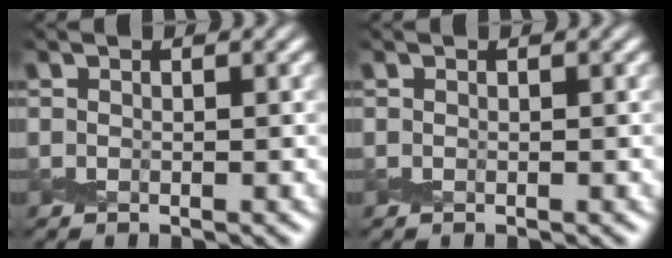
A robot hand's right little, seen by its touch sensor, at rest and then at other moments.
{"total": 0.0}